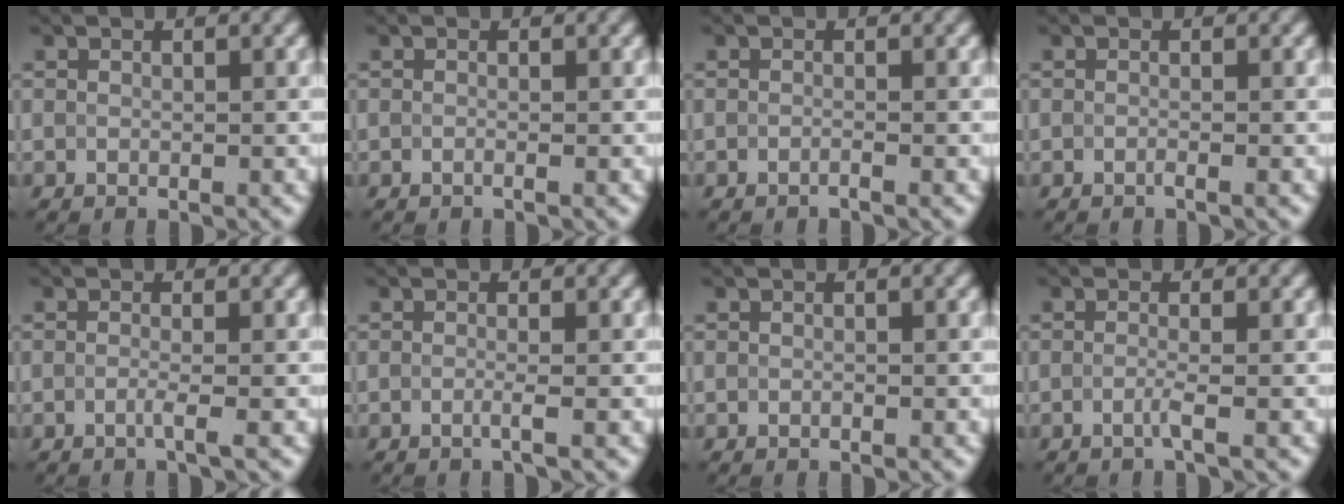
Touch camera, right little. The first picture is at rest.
{"total": 0.6, "force": [-0.6, 0.0, 0.1], "torque": [0.000, -0.010, -0.015]}
{"total": 1.0, "force": [-1.0, -0.3, -0.2], "torque": [0.004, -0.004, -0.016]}
{"total": 0.9, "force": [-0.9, -0.2, -0.1], "torque": [0.003, -0.005, -0.014]}
{"total": 1.0, "force": [-0.9, -0.1, 0.4], "torque": [-0.008, -0.006, -0.018]}
{"total": 0.9, "force": [-0.8, -0.1, 0.3], "torque": [-0.004, -0.006, -0.016]}
{"total": 0.5, "force": [-0.4, -0.2, -0.2], "torque": [0.000, -0.004, -0.005]}
{"total": 1.1, "force": [-1.0, -0.3, 0.3], "torque": [-0.009, -0.003, -0.020]}